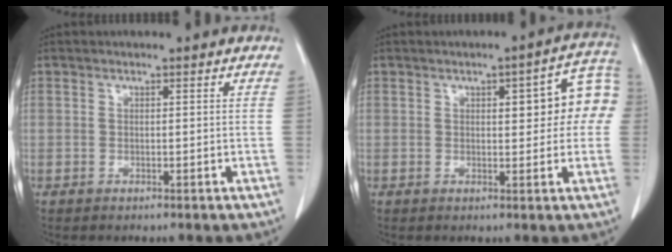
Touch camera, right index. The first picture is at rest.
{"total": 8.8, "force": [1.5, 2.7, 8.2], "torque": [-0.094, 0.031, 0.016]}